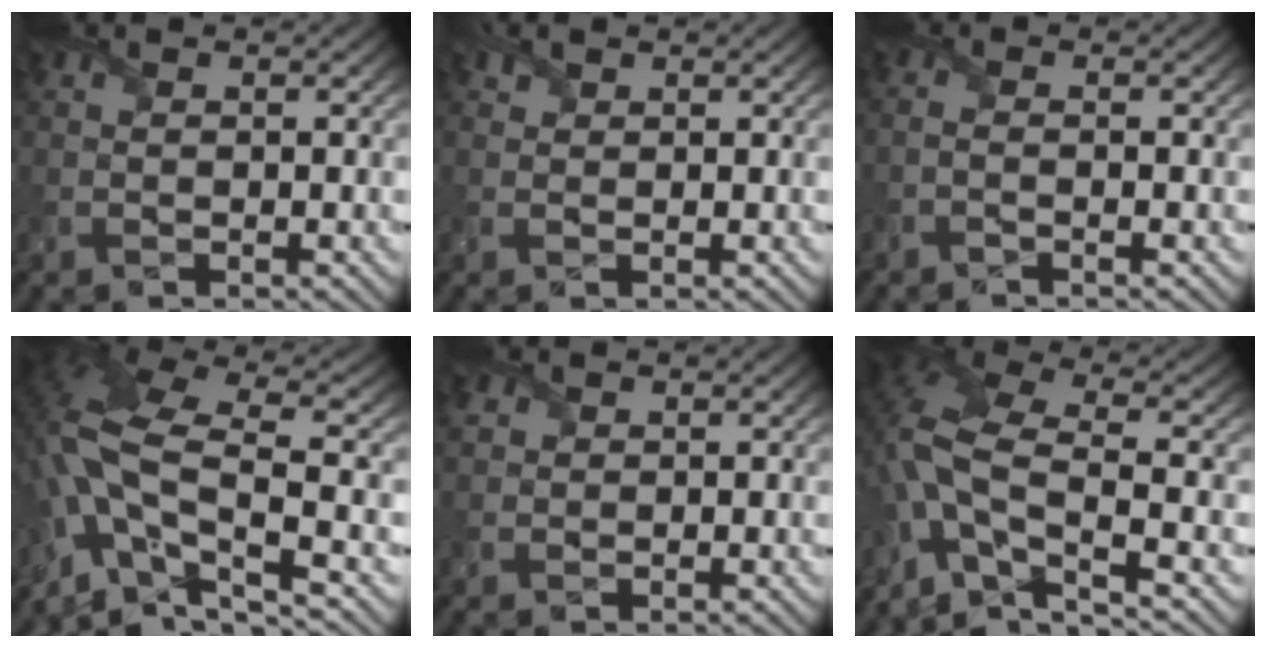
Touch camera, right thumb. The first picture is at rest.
{"total": 1.5, "force": [1.2, 0.8, 0.2], "torque": [-0.004, 0.006, 0.023]}
{"total": 1.1, "force": [-0.8, 0.1, 0.7], "torque": [-0.017, 0.000, -0.022]}
{"total": 13.6, "force": [-4.7, 5.2, 11.7], "torque": [-0.266, -0.014, -0.086]}
{"total": 1.6, "force": [0.8, 1.4, 0.4], "torque": [-0.016, 0.002, 0.016]}
{"total": 10.3, "force": [-4.4, 4.1, 8.4], "torque": [-0.195, -0.014, -0.096]}